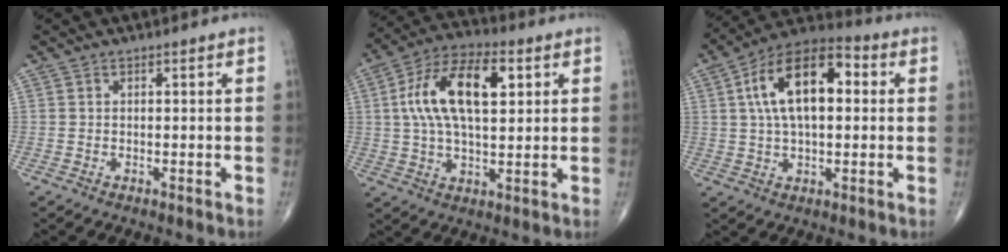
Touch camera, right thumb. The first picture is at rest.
{"total": 16.6, "force": [4.0, 8.0, 14.0], "torque": [-0.253, 0.015, 0.067]}
{"total": 16.5, "force": [3.2, 8.3, 13.9], "torque": [-0.234, 0.027, 0.047]}